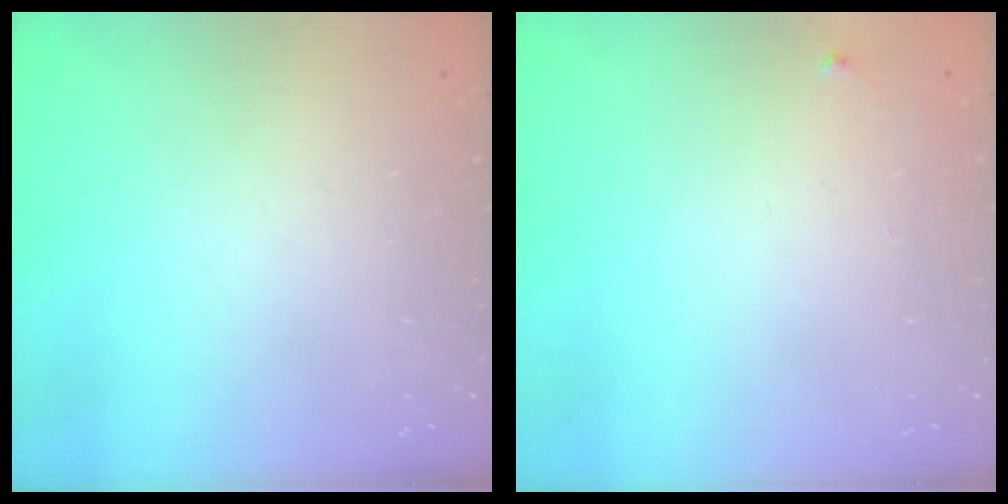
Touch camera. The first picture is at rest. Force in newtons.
{"total": 3.2, "press": 3.2, "slide": 0.5}